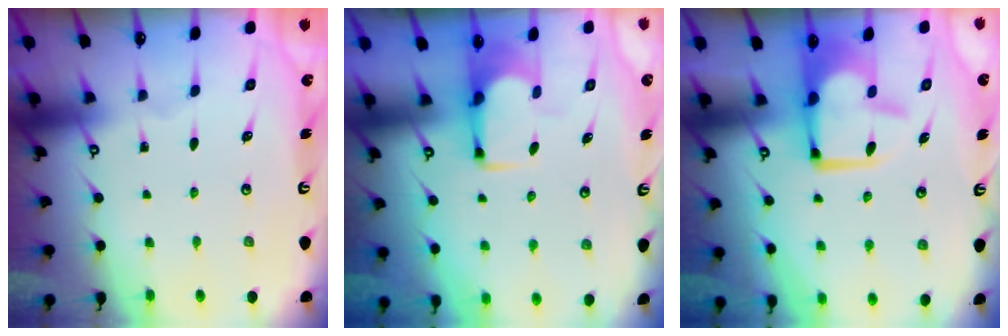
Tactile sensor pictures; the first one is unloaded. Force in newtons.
{"total": 1.6, "press": 1.5, "slide": 0.6}
{"total": 9.7, "press": 9.7, "slide": 1.0}